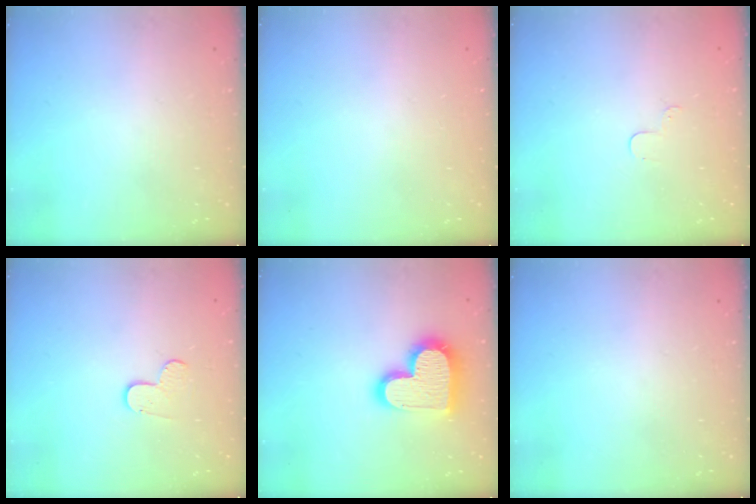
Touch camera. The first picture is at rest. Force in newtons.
{"total": 0.7, "press": 0.7, "slide": 0.1}
{"total": 3.7, "press": 3.7, "slide": 0.4}
{"total": 3.4, "press": 3.4, "slide": 0.3}
{"total": 17.7, "press": 17.7, "slide": 1.2}
{"total": 0.0}